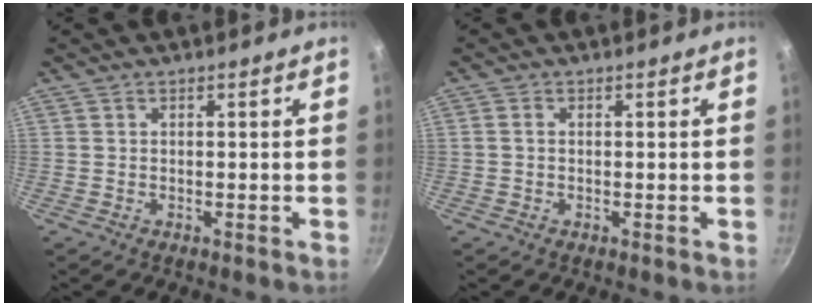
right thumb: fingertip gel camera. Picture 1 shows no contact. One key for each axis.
{"total": 1.0, "fx": 0.0, "fy": 0.8, "fz": 0.7, "tx": -0.013, "ty": 0.005, "tz": -0.001}